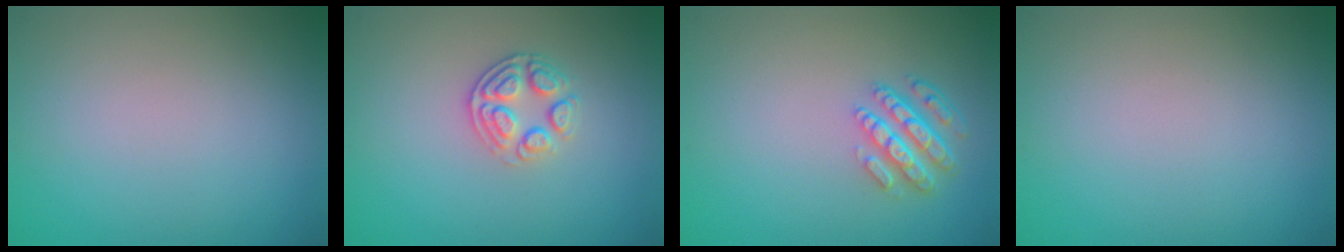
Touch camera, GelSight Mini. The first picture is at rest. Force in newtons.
{"total": 2.6, "press": 2.4, "slide": 1.1}
{"total": 4.2, "press": 3.4, "slide": 2.5}
{"total": 0.0}